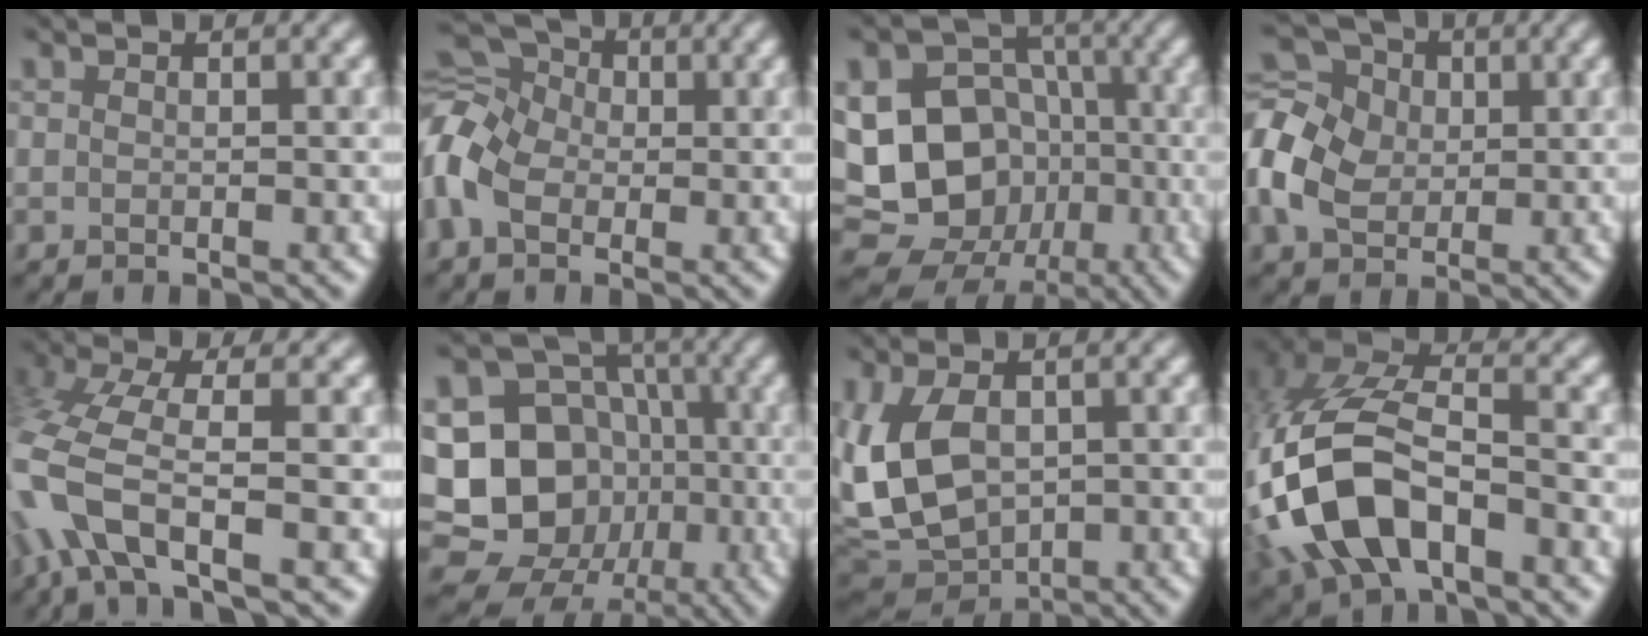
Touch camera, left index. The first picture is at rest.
{"total": 9.4, "force": [-0.4, 6.9, 6.4], "torque": [-0.160, 0.016, -0.020]}
{"total": 15.1, "force": [-2.6, 13.0, 7.2], "torque": [-0.141, 0.003, -0.046]}
{"total": 7.2, "force": [-0.4, 5.8, 4.2], "torque": [-0.113, 0.014, -0.025]}
{"total": 7.0, "force": [-2.8, 2.7, 5.9], "torque": [-0.134, 0.006, -0.068]}
{"total": 16.7, "force": [-3.1, 14.8, 6.9], "torque": [-0.150, 0.008, -0.057]}
{"total": 8.9, "force": [0.1, 5.7, 6.8], "torque": [-0.158, -0.010, 0.000]}
{"total": 11.4, "force": [-3.6, 6.2, 8.9], "torque": [-0.216, 0.000, -0.071]}